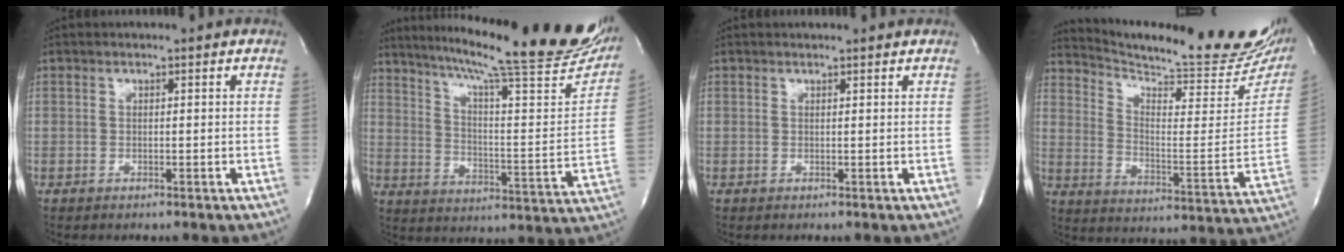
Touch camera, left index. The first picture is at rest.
{"total": 28.6, "force": [24.0, 2.6, 15.3], "torque": [-0.239, -0.064, 0.312]}
{"total": 1.3, "force": [1.3, 0.0, 0.1], "torque": [-0.007, 0.000, 0.012]}
{"total": 23.7, "force": [21.4, 2.3, 10.0], "torque": [-0.159, -0.092, 0.281]}